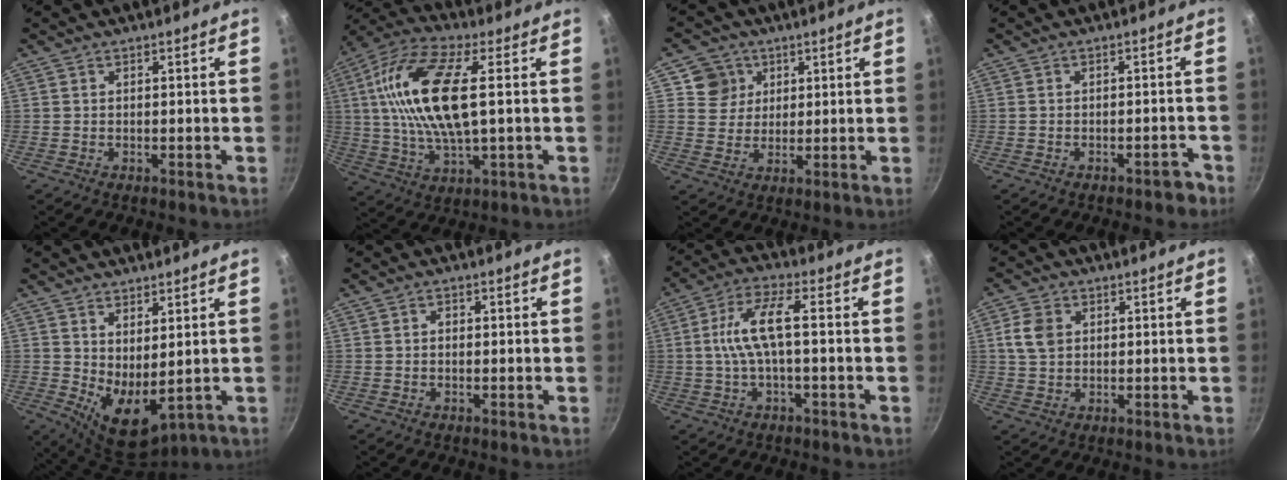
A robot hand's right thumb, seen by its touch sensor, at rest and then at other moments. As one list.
[{"total": 18.3, "force": [2.3, 6.7, 16.8], "torque": [-0.339, 0.010, 0.036]}, {"total": 6.2, "force": [2.5, 5.7, 1.0], "torque": [0.023, -0.003, 0.040]}, {"total": 2.7, "force": [-2.0, 1.3, 1.4], "torque": [-0.005, 0.033, -0.008]}, {"total": 8.6, "force": [2.1, 4.2, 7.3], "torque": [-0.099, -0.041, 0.050]}, {"total": 1.1, "force": [0.1, 0.9, 0.7], "torque": [-0.011, 0.006, 0.000]}, {"total": 8.2, "force": [-0.5, 2.4, 7.8], "torque": [-0.167, 0.026, -0.014]}, {"total": 5.6, "force": [1.4, 4.2, 3.4], "torque": [-0.056, 0.001, 0.023]}]